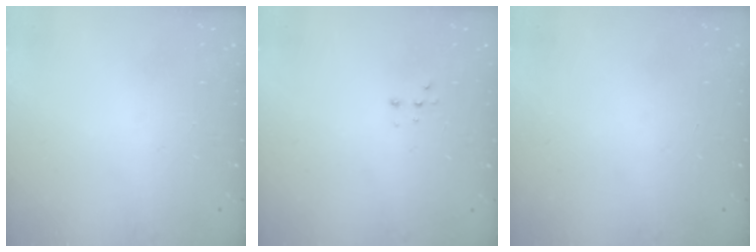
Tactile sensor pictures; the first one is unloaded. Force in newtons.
{"total": 2.2, "press": 2.2, "slide": 0.5}
{"total": 0.0}